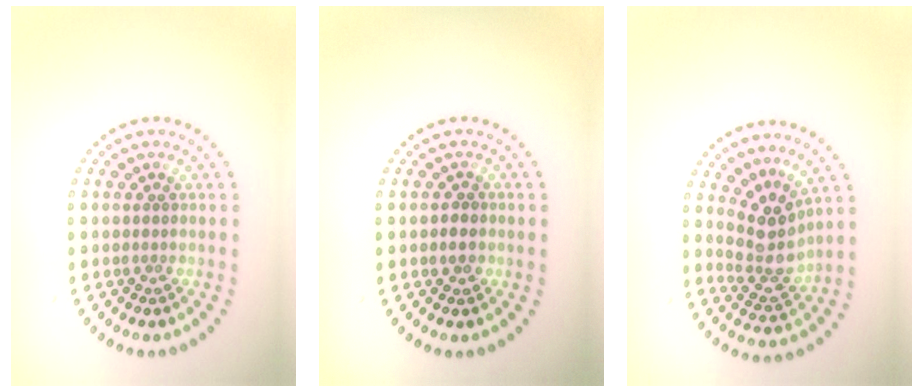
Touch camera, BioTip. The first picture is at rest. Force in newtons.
{"total": 0.9, "press": 0.8, "slide": 0.2}
{"total": 3.6, "press": 2.9, "slide": 2.2}